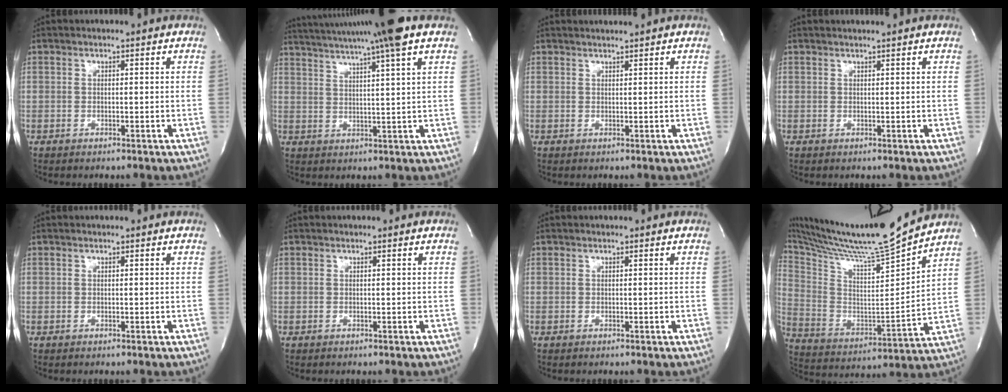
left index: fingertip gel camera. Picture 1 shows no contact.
{"total": 15.7, "force": [12.8, -2.0, 8.8], "torque": [-0.160, 0.000, 0.180]}
{"total": 2.1, "force": [2.0, -0.3, 0.6], "torque": [-0.008, 0.011, 0.033]}
{"total": 1.4, "force": [1.3, -0.2, 0.4], "torque": [-0.006, 0.009, 0.025]}
{"total": 0.0}
{"total": 0.0}
{"total": 0.0}
{"total": 21.2, "force": [19.1, -0.8, 9.0], "torque": [-0.185, -0.043, 0.318]}